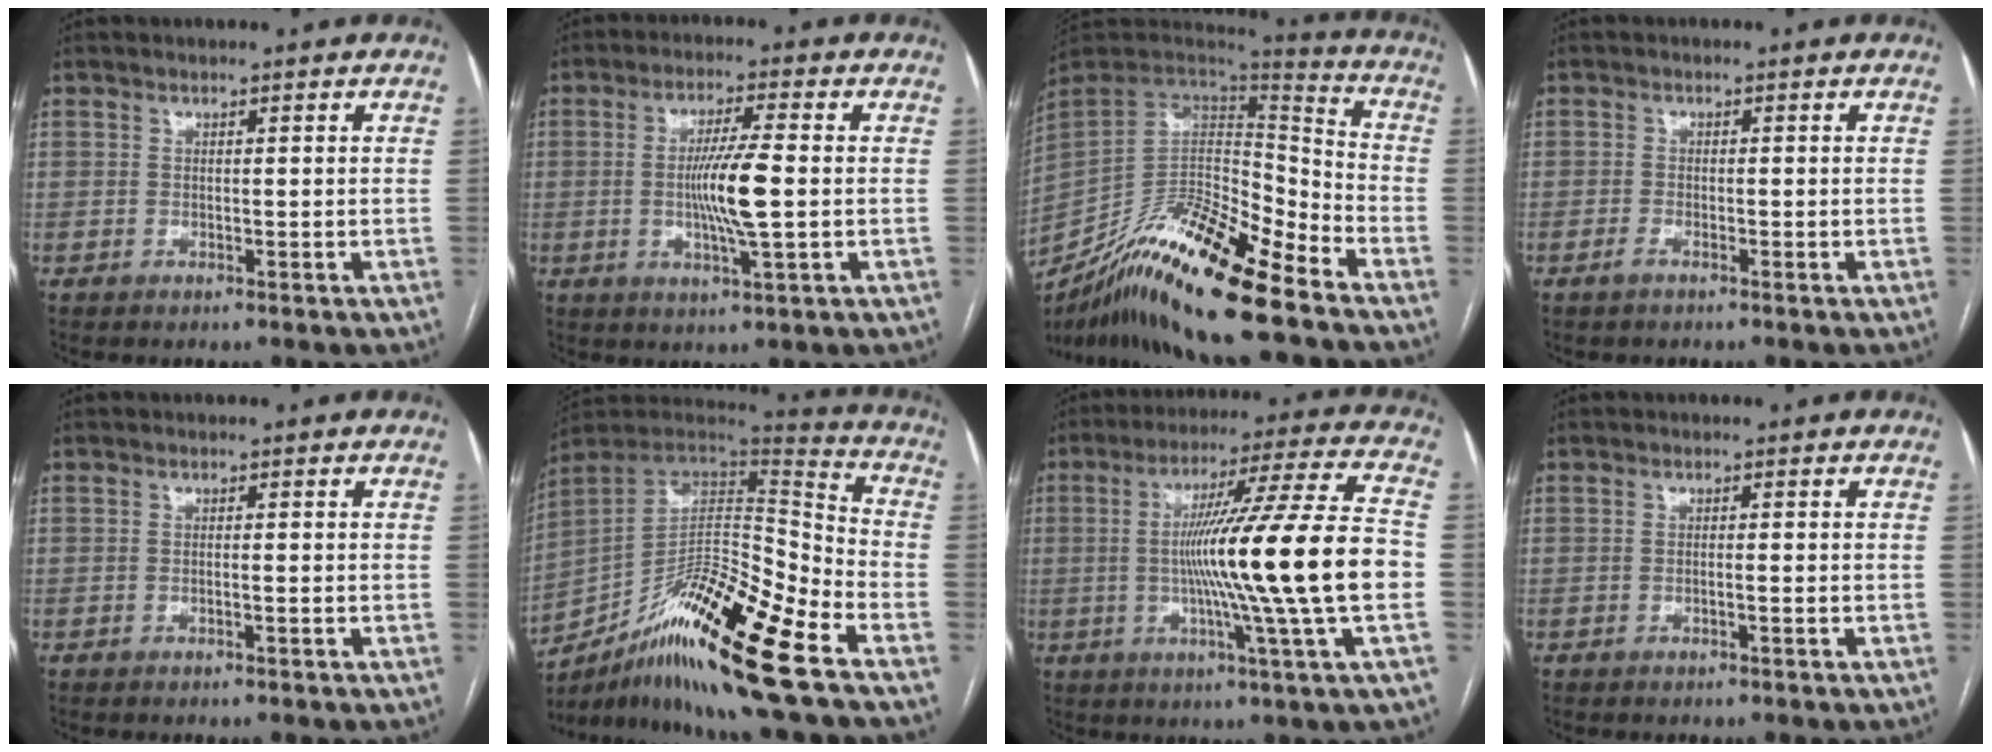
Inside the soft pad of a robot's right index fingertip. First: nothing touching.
{"total": 8.3, "force": [-0.6, 0.2, 8.2], "torque": [-0.155, -0.005, -0.013]}
{"total": 22.7, "force": [-16.8, 2.9, 15.1], "torque": [-0.281, -0.012, -0.306]}
{"total": 1.1, "force": [-0.8, 0.4, 0.7], "torque": [-0.014, 0.000, -0.015]}
{"total": 0.6, "force": [-0.2, -0.1, 0.5], "torque": [-0.008, 0.001, -0.003]}
{"total": 21.9, "force": [-13.3, 1.9, 17.2], "torque": [-0.291, -0.010, -0.233]}
{"total": 20.3, "force": [-2.0, -2.2, 20.1], "torque": [-0.326, -0.004, -0.048]}
{"total": 0.8, "force": [-0.3, -0.1, 0.7], "torque": [-0.012, 0.000, -0.005]}